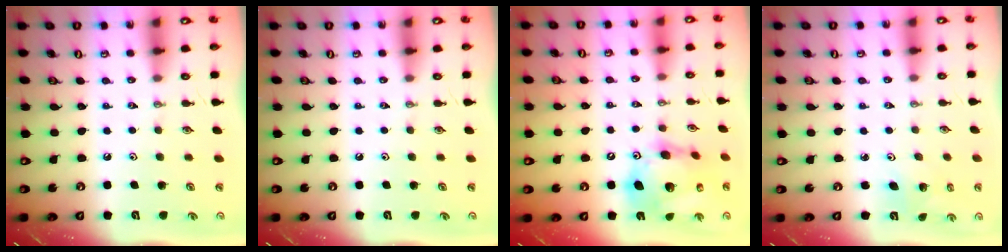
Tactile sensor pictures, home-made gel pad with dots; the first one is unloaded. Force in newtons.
{"total": 0.0}
{"total": 16.9, "press": 16.9, "slide": 1.7}
{"total": 2.8, "press": 2.8, "slide": 0.2}